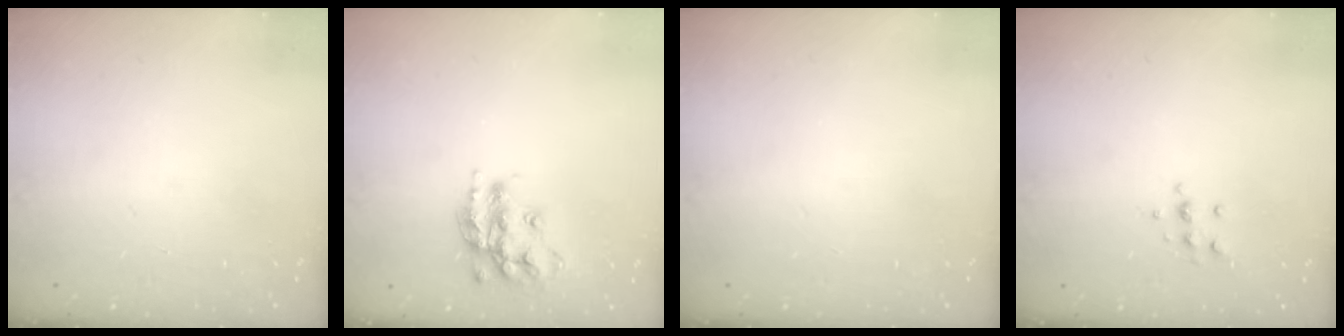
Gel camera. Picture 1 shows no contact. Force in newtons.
{"total": 16.1, "press": 16.1, "slide": 1.0}
{"total": 0.0}
{"total": 6.2, "press": 6.2, "slide": 0.8}